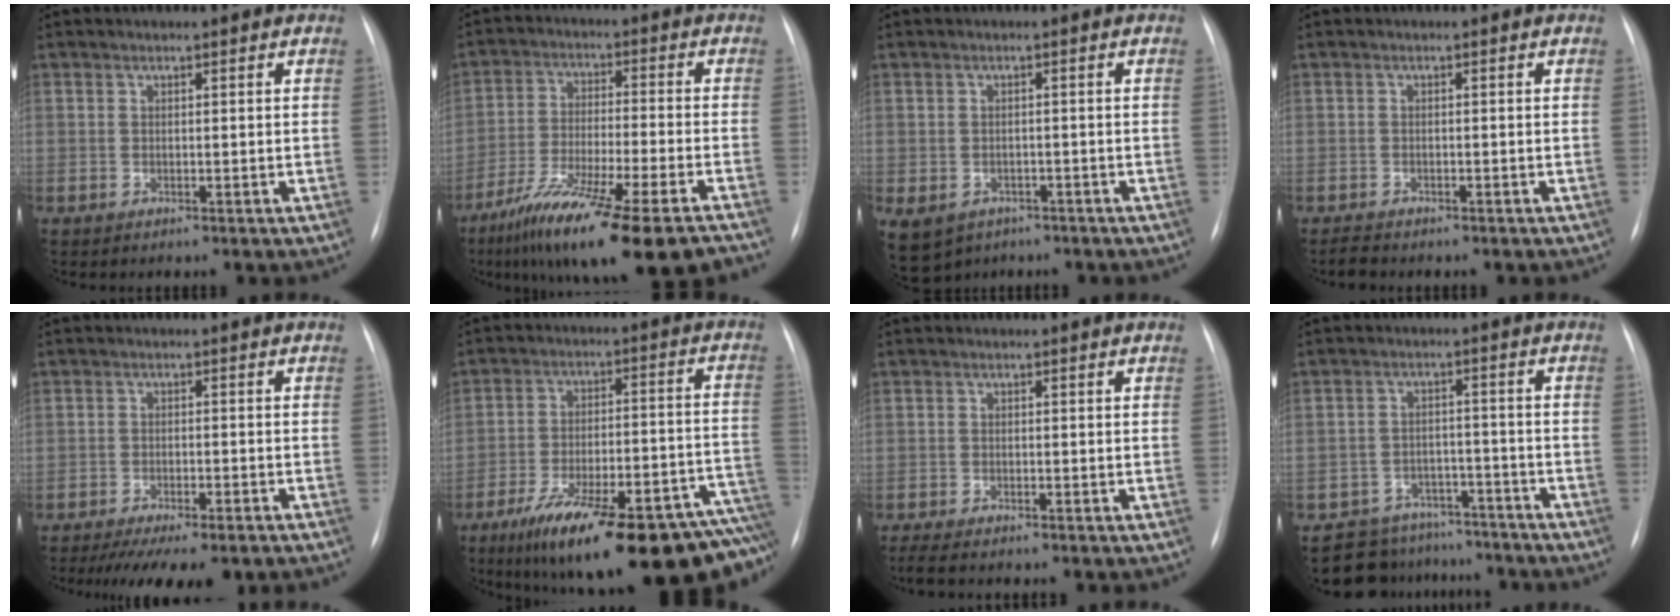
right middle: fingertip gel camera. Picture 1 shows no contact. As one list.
[{"total": 19.1, "force": [-13.7, 1.1, 13.3], "torque": [-0.200, -0.042, -0.226]}, {"total": 14.4, "force": [-7.4, 11.1, 5.4], "torque": [-0.168, -0.008, -0.084]}, {"total": 1.9, "force": [-1.7, 0.6, 0.7], "torque": [-0.019, -0.004, -0.022]}, {"total": 11.1, "force": [-8.6, 2.8, 6.3], "torque": [-0.084, -0.006, -0.120]}, {"total": 27.4, "force": [-19.2, 5.5, 18.8], "torque": [-0.199, 0.008, -0.275]}, {"total": 4.6, "force": [-3.9, 0.7, 2.4], "torque": [-0.038, -0.011, -0.055]}, {"total": 9.3, "force": [-8.2, 4.4, -0.7], "torque": [0.021, 0.033, -0.111]}]